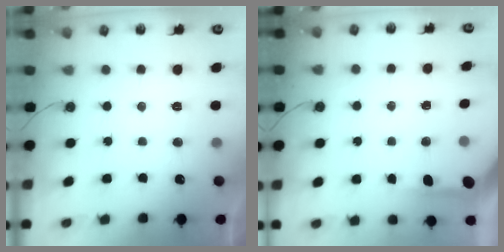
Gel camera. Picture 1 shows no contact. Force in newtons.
{"total": 4.4, "press": 4.3, "slide": 0.3}